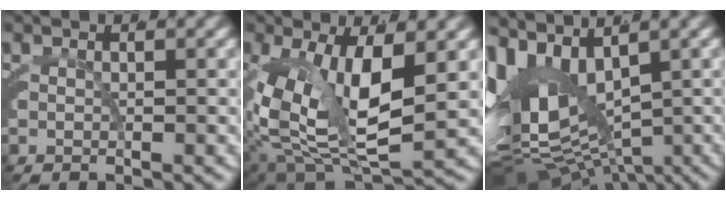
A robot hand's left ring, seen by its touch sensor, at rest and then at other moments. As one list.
[{"total": 11.5, "force": [-1.9, 7.0, 8.9], "torque": [-0.194, -0.056, 0.002]}, {"total": 13.6, "force": [-1.9, 9.0, 10.0], "torque": [-0.213, -0.056, 0.000]}]